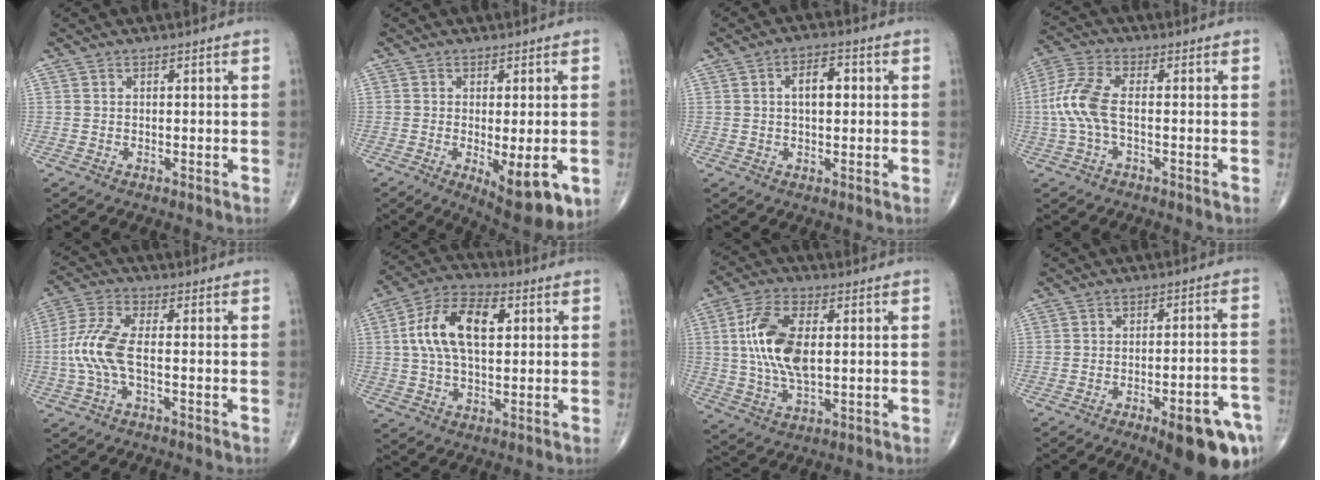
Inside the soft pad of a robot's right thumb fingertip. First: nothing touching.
{"total": 10.6, "force": [-3.1, 3.5, 9.5], "torque": [-0.131, -0.021, -0.036]}
{"total": 5.5, "force": [0.8, 2.9, 4.6], "torque": [-0.068, 0.011, 0.009]}
{"total": 8.0, "force": [-0.8, 3.2, 7.3], "torque": [-0.190, 0.019, -0.022]}
{"total": 8.1, "force": [-1.3, 2.7, 7.5], "torque": [-0.195, 0.018, -0.031]}
{"total": 13.4, "force": [2.6, 7.2, 11.0], "torque": [-0.204, 0.019, 0.043]}
{"total": 12.9, "force": [1.6, 6.2, 11.2], "torque": [-0.233, 0.002, 0.032]}
{"total": 15.3, "force": [-8.6, 4.2, 12.0], "torque": [-0.108, 0.048, -0.107]}